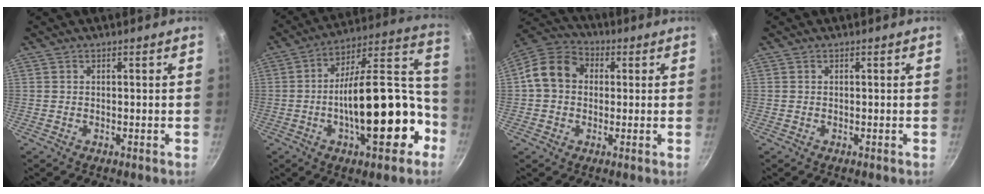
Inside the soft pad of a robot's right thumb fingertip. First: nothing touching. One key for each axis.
{"total": 24.0, "fx": -6.8, "fy": 10.2, "fz": 20.7, "tx": -0.274, "ty": 0.060, "tz": -0.105}
{"total": 10.5, "fx": 0.9, "fy": 8.7, "fz": 5.9, "tx": -0.079, "ty": 0.028, "tz": -0.007}
{"total": 0.0}